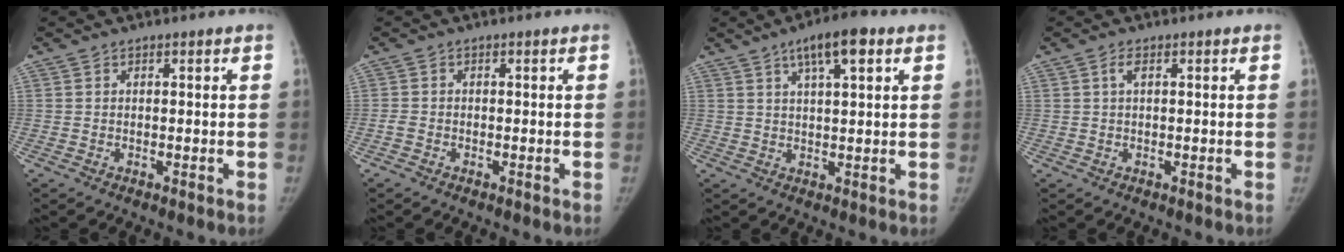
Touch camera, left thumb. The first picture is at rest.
{"total": 1.2, "force": [-0.7, 0.8, 0.4], "torque": [-0.012, 0.001, -0.018]}
{"total": 7.7, "force": [4.0, 2.1, 6.2], "torque": [-0.094, -0.003, 0.062]}
{"total": 1.0, "force": [0.3, 0.4, 0.9], "torque": [-0.022, 0.004, 0.006]}